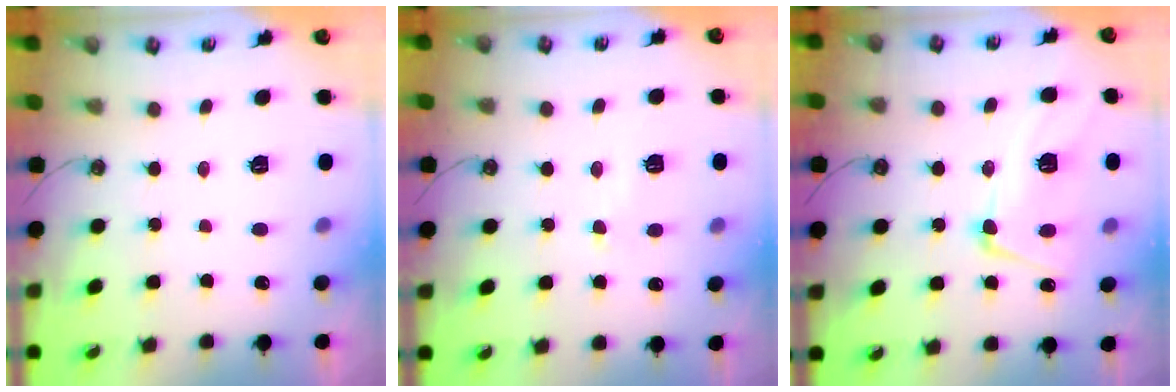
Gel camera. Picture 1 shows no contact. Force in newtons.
{"total": 1.0, "press": 0.9, "slide": 0.5}
{"total": 5.8, "press": 5.7, "slide": 1.2}